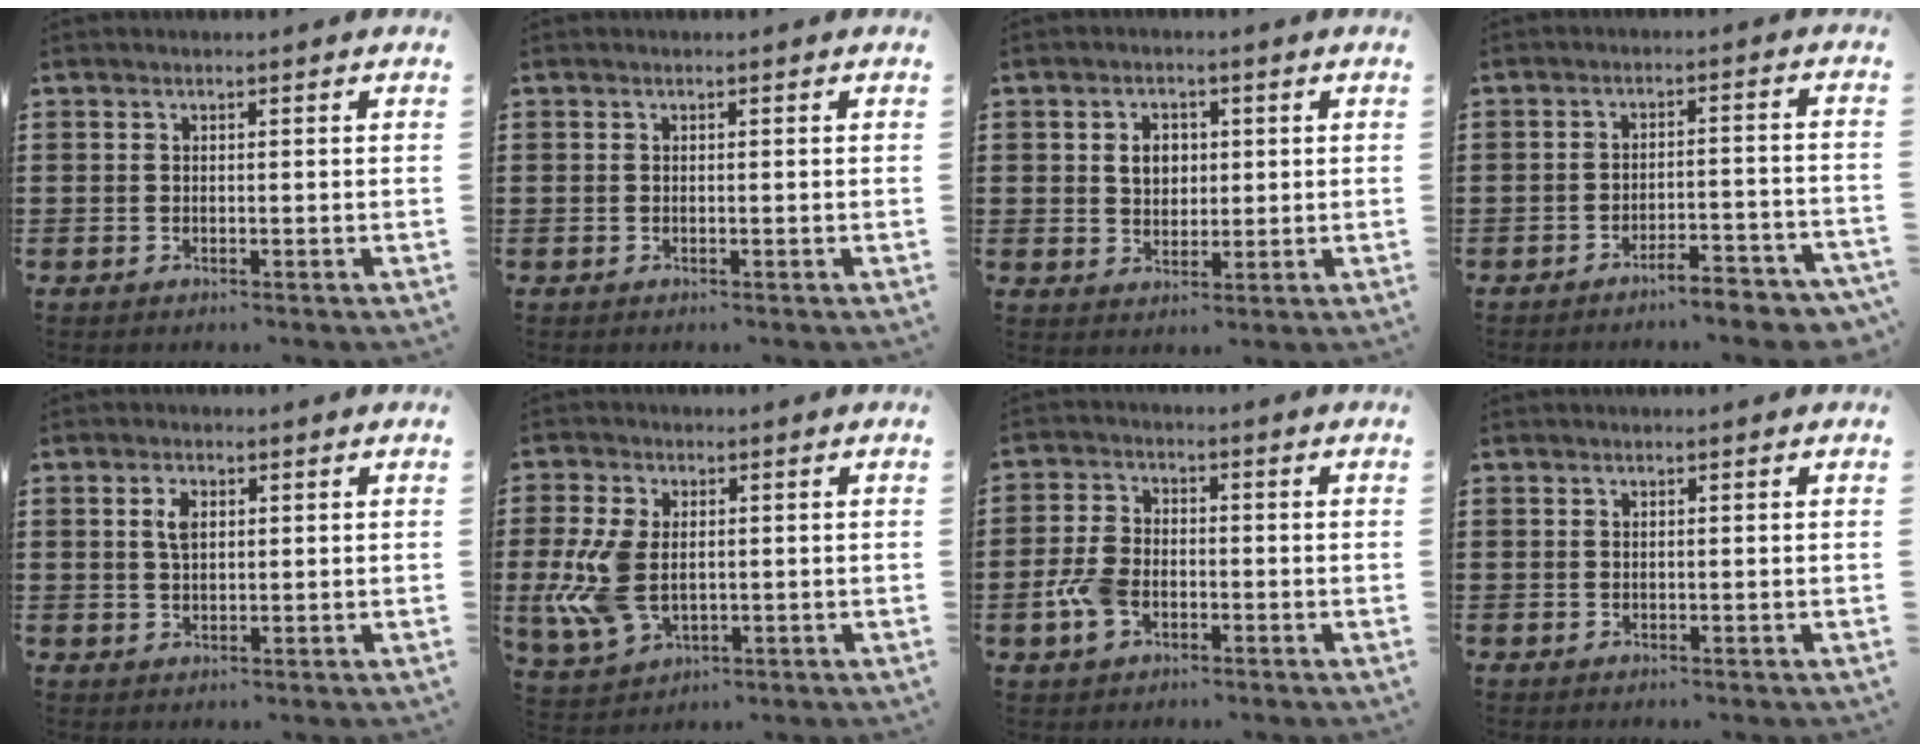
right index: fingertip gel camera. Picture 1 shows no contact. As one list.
[{"total": 0.0}, {"total": 3.7, "force": [0.7, 2.9, 2.2], "torque": [-0.052, 0.013, 0.009]}, {"total": 4.7, "force": [-4.4, 0.2, 1.6], "torque": [-0.027, -0.004, -0.086]}, {"total": 2.9, "force": [0.9, 1.6, 2.3], "torque": [-0.050, 0.009, 0.014]}, {"total": 9.0, "force": [-0.5, 5.7, 7.0], "torque": [-0.173, -0.003, -0.010]}, {"total": 5.6, "force": [-2.1, 3.4, 3.9], "torque": [-0.101, 0.002, -0.045]}, {"total": 0.0}]